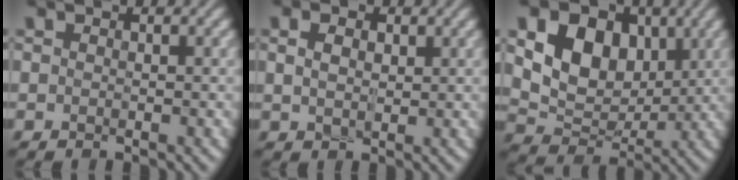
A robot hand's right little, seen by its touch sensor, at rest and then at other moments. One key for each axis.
{"total": 2.0, "fx": 0.4, "fy": 1.3, "fz": 1.5, "tx": -0.030, "ty": 0.000, "tz": 0.005}
{"total": 8.5, "fx": 2.0, "fy": 6.2, "fz": 5.5, "tx": -0.100, "ty": -0.007, "tz": 0.023}